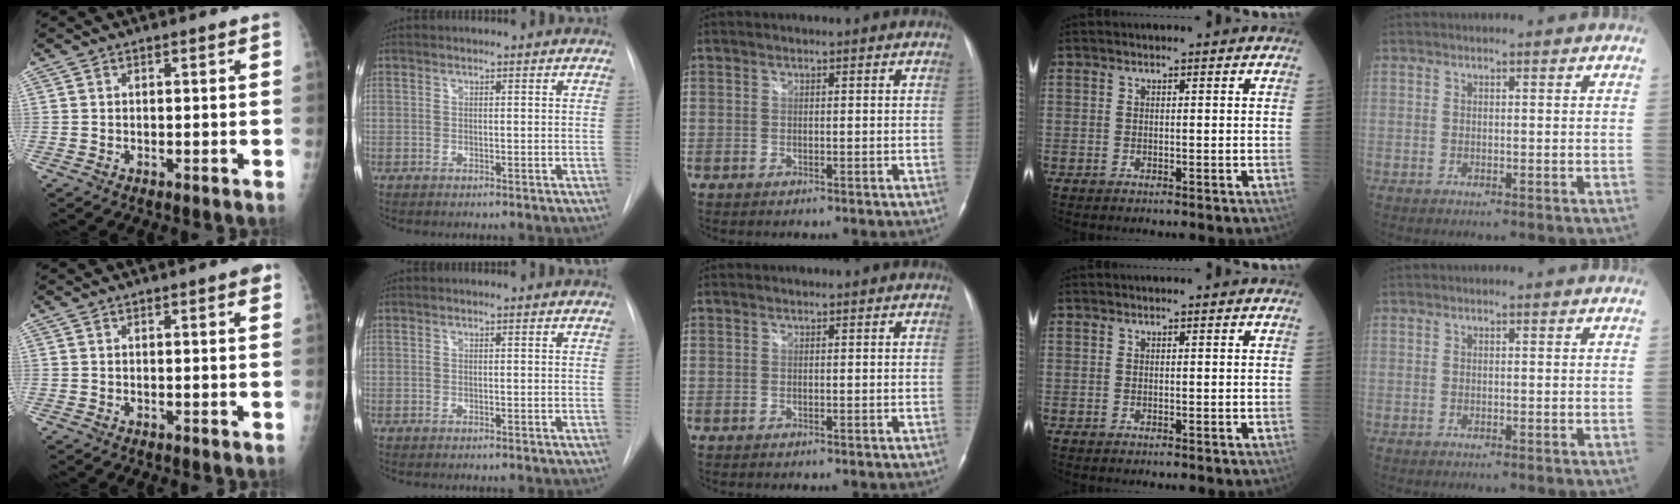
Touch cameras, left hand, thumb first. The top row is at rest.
{"thumb": {"total": 1.9, "force": [1.0, 0.3, 1.6], "torque": [-0.020, -0.001, 0.010]}}